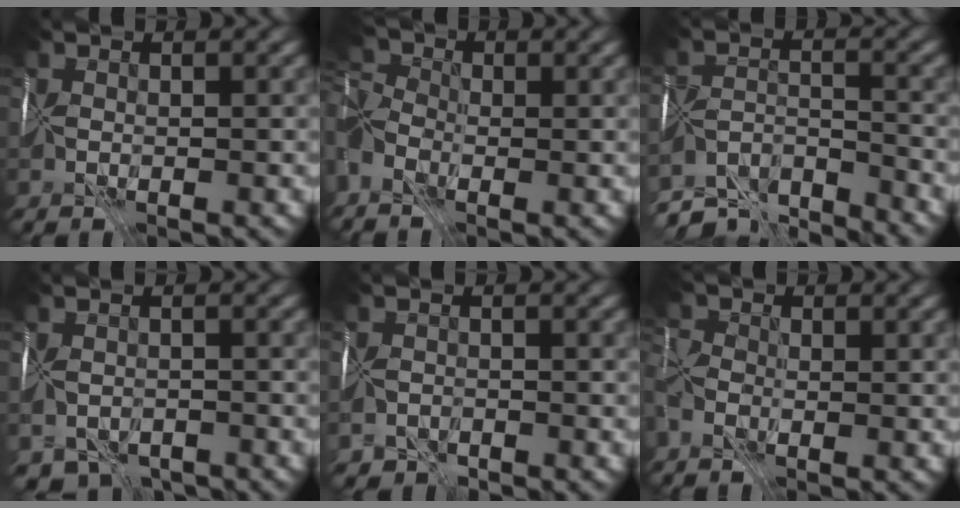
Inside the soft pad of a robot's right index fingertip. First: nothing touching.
{"total": 5.1, "force": [-1.7, 3.3, 3.6], "torque": [-0.091, -0.003, -0.026]}
{"total": 7.7, "force": [-7.4, 1.4, 1.6], "torque": [-0.023, -0.002, -0.121]}
{"total": 5.0, "force": [-3.6, 2.9, 1.8], "torque": [-0.028, -0.018, -0.048]}
{"total": 1.7, "force": [-1.5, 0.9, -0.1], "torque": [0.007, -0.003, -0.028]}
{"total": 3.0, "force": [-1.0, 2.0, 1.9], "torque": [-0.053, 0.000, -0.020]}